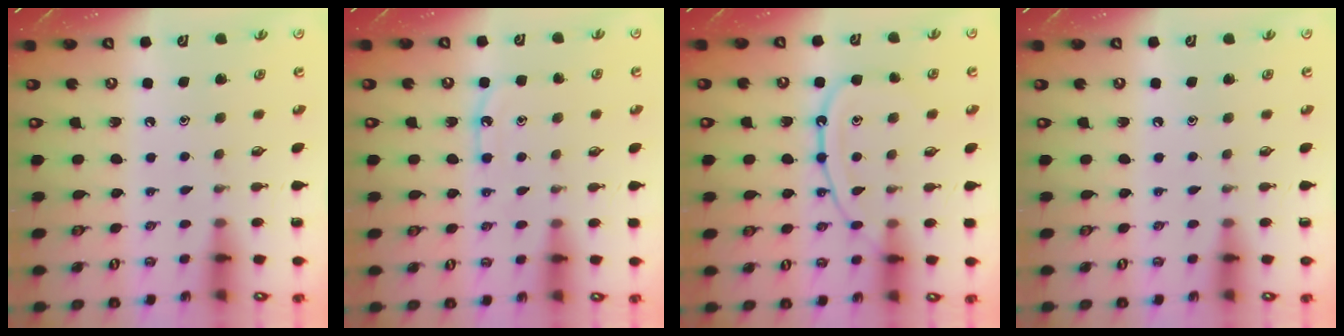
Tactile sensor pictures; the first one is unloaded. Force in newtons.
{"total": 6.8, "press": 6.7, "slide": 0.8}
{"total": 11.7, "press": 11.7, "slide": 1.2}
{"total": 0.0}